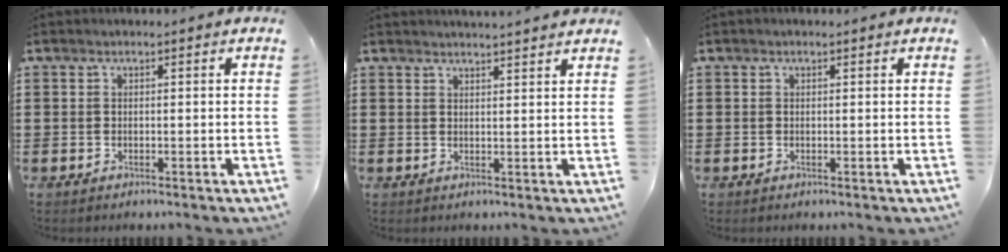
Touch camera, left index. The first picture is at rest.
{"total": 2.3, "force": [2.2, -0.5, 0.1], "torque": [-0.008, -0.009, 0.044]}
{"total": 0.0}